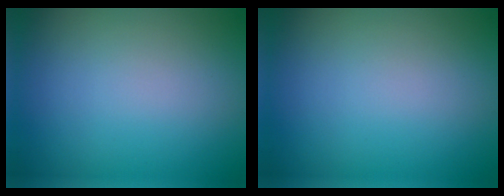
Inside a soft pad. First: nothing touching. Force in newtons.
{"total": 0.0}